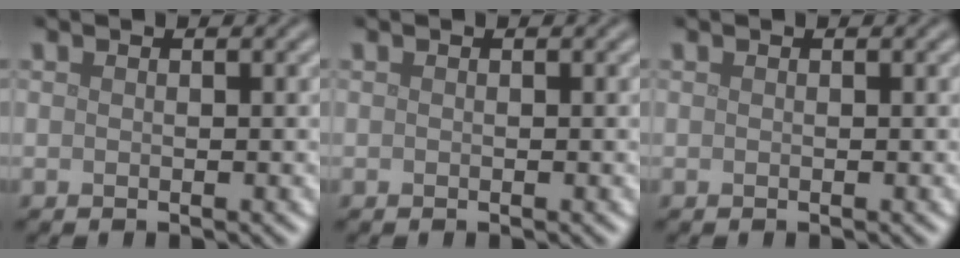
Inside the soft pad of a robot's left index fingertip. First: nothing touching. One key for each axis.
{"total": 0.0}
{"total": 0.0}